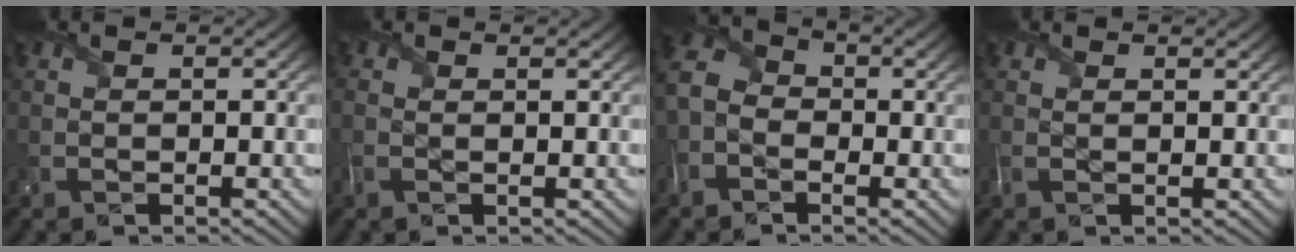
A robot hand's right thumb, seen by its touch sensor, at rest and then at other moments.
{"total": 1.6, "force": [0.1, 1.1, 1.1], "torque": [-0.033, -0.002, -0.001]}
{"total": 4.6, "force": [-2.1, 3.3, 2.4], "torque": [-0.066, 0.001, -0.059]}
{"total": 1.2, "force": [0.8, 0.4, 0.8], "torque": [-0.022, -0.001, 0.015]}